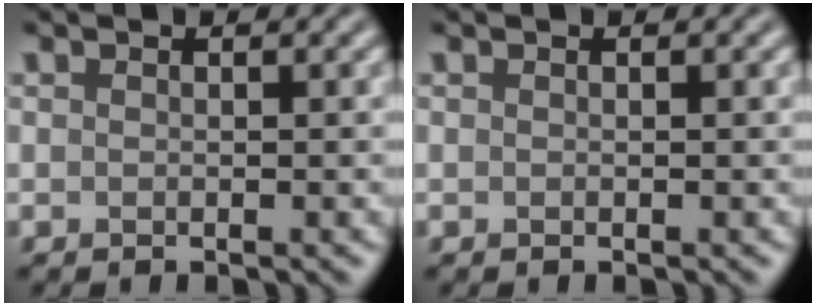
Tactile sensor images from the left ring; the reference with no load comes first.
{"total": 0.0}